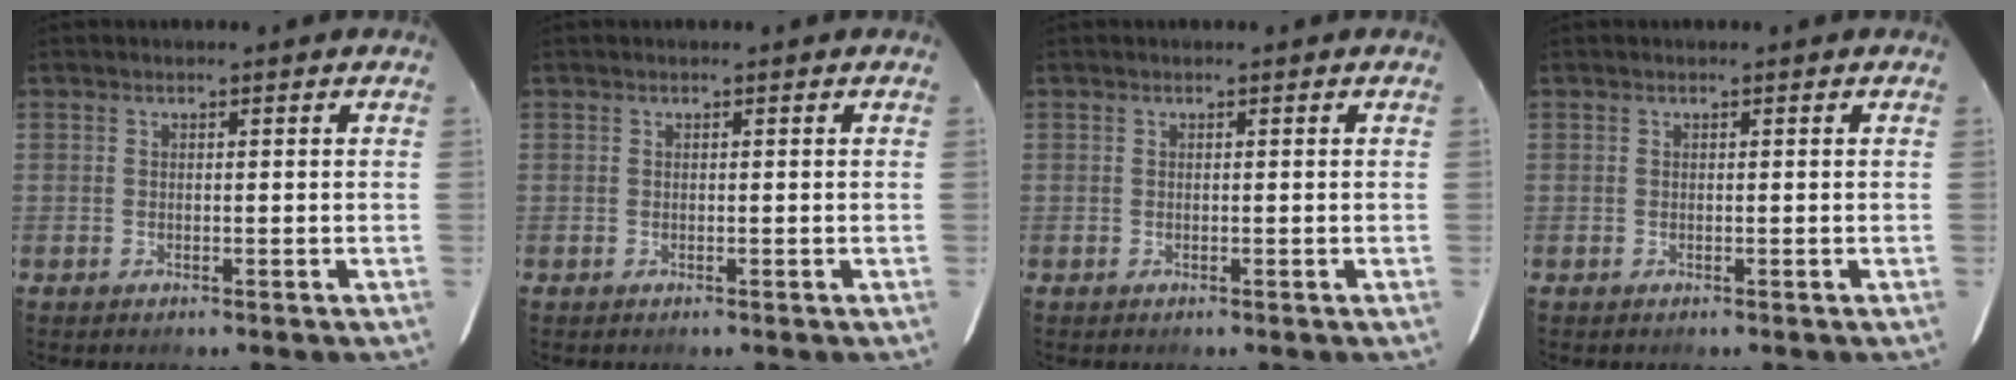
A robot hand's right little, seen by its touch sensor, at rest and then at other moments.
{"total": 0.0}
{"total": 0.0}
{"total": 0.0}